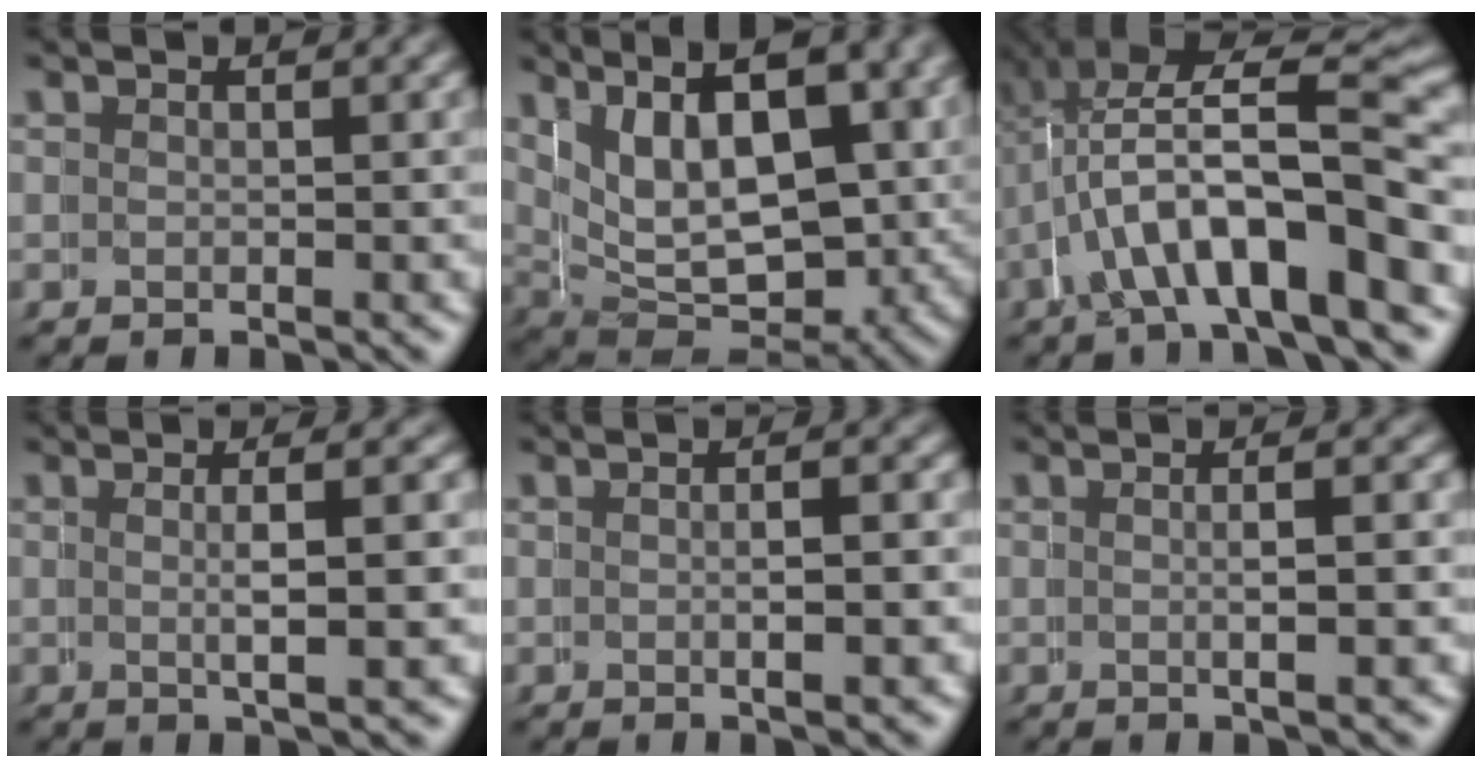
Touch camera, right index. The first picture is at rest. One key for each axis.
{"total": 11.2, "fx": 2.1, "fy": 7.3, "fz": 8.2, "tx": -0.137, "ty": -0.020, "tz": 0.039}
{"total": 7.6, "fx": 0.4, "fy": 2.3, "fz": 7.2, "tx": -0.118, "ty": 0.006, "tz": 0.007}
{"total": 3.1, "fx": 0.2, "fy": -1.2, "fz": 2.9, "tx": -0.032, "ty": 0.004, "tz": 0.007}
{"total": 2.0, "fx": -0.2, "fy": -0.6, "fz": 1.9, "tx": -0.020, "ty": 0.004, "tz": -0.003}
{"total": 2.5, "fx": -0.1, "fy": -0.9, "fz": 2.3, "tx": -0.025, "ty": 0.005, "tz": 0.000}